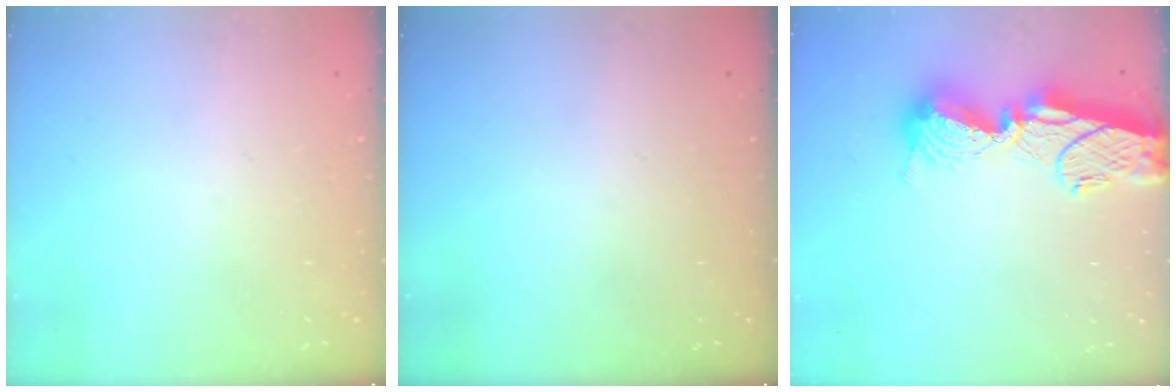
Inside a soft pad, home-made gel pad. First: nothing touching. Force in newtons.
{"total": 0.0}
{"total": 15.5, "press": 15.4, "slide": 1.4}